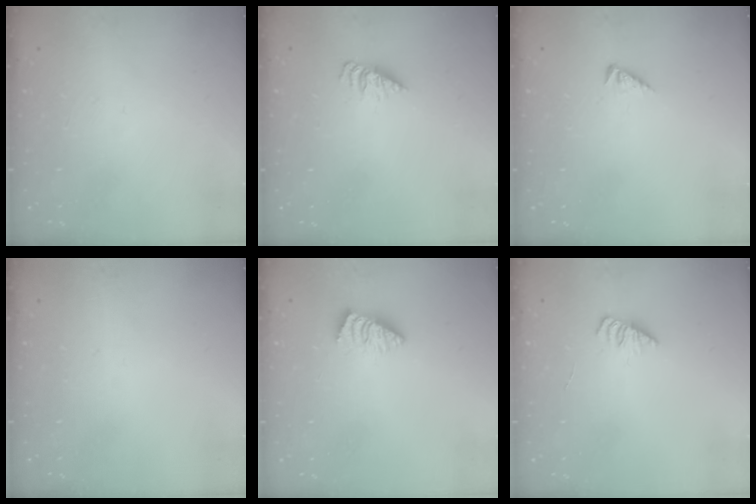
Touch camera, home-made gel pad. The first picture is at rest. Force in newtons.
{"total": 2.0, "press": 2.0, "slide": 0.3}
{"total": 2.0, "press": 1.9, "slide": 0.3}
{"total": 0.0}
{"total": 1.1, "press": 1.1, "slide": 0.2}
{"total": 1.7, "press": 1.7, "slide": 0.3}